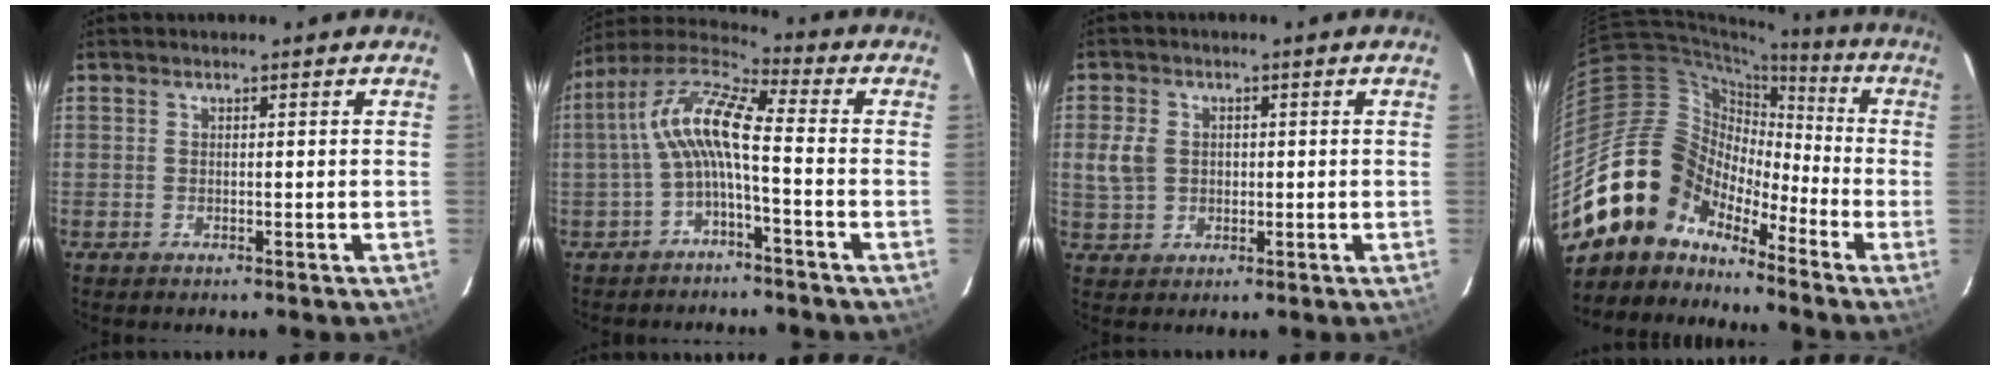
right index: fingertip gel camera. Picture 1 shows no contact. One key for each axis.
{"total": 10.4, "fx": -1.5, "fy": 2.1, "fz": 10.0, "tx": -0.209, "ty": 0.021, "tz": -0.035}
{"total": 5.2, "fx": 0.2, "fy": 4.4, "fz": 2.8, "tx": -0.063, "ty": 0.007, "tz": 0.007}
{"total": 15.7, "fx": -11.6, "fy": 9.8, "fz": 3.8, "tx": -0.088, "ty": 0.031, "tz": -0.223}